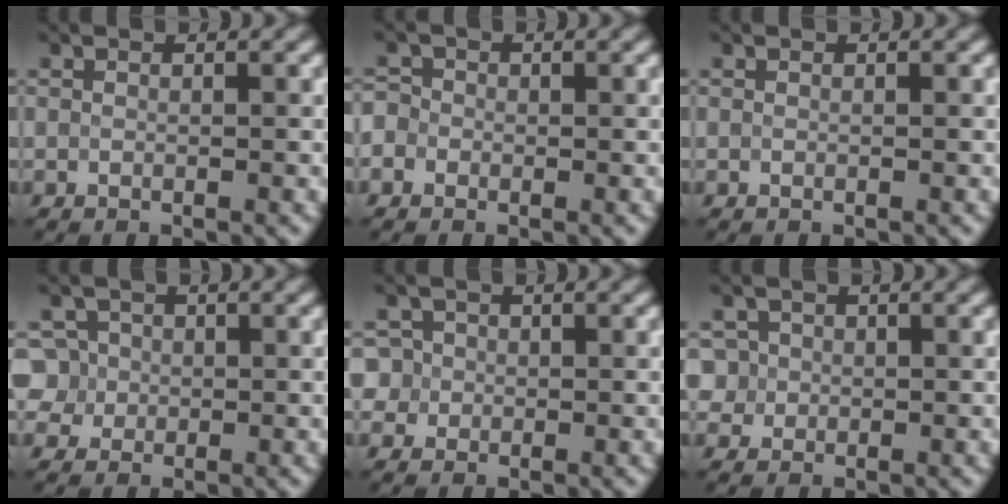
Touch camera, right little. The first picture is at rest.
{"total": 1.4, "force": [-0.3, 1.3, 0.5], "torque": [0.000, 0.010, -0.018]}
{"total": 0.0}
{"total": 3.8, "force": [0.1, 3.6, 1.0], "torque": [-0.007, 0.026, -0.002]}
{"total": 3.0, "force": [0.5, 2.9, 0.8], "torque": [-0.003, 0.020, 0.000]}
{"total": 2.5, "force": [0.4, 2.4, 0.5], "torque": [-0.007, 0.010, 0.016]}